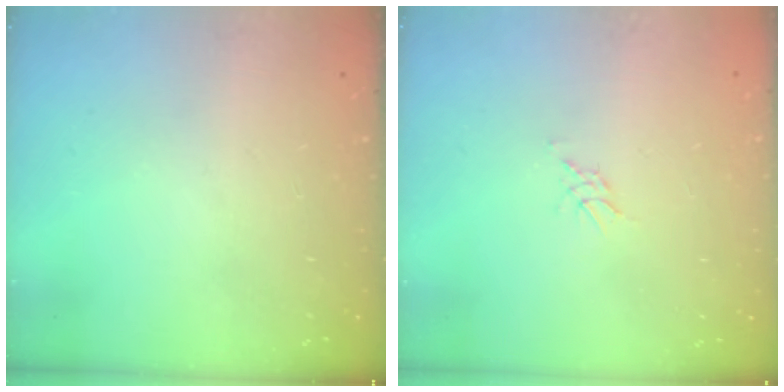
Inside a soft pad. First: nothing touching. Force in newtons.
{"total": 1.4, "press": 1.4, "slide": 0.2}